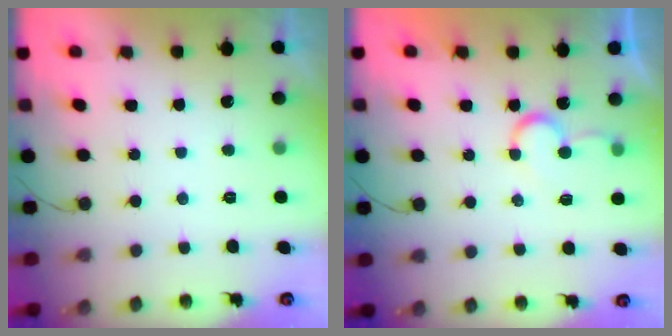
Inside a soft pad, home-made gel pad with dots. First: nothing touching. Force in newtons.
{"total": 6.9, "press": 6.9, "slide": 0.6}